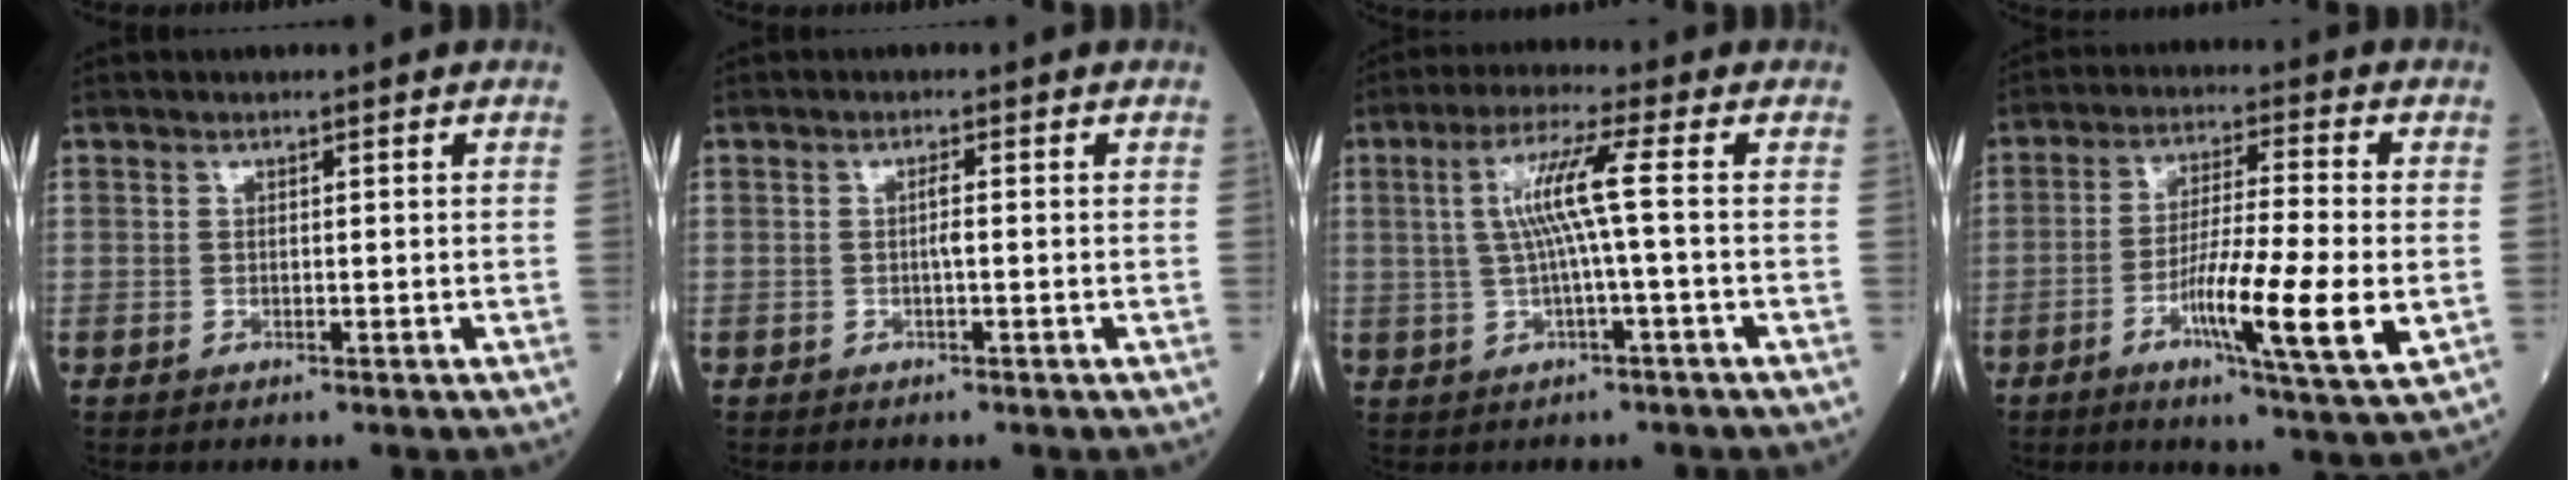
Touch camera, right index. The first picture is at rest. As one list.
[{"total": 1.1, "force": [-0.4, 0.0, 1.0], "torque": [-0.019, 0.002, -0.008]}, {"total": 6.9, "force": [0.4, -0.8, 6.9], "torque": [-0.137, 0.011, 0.010]}, {"total": 12.5, "force": [-3.3, 0.4, 12.0], "torque": [-0.212, -0.016, -0.062]}]